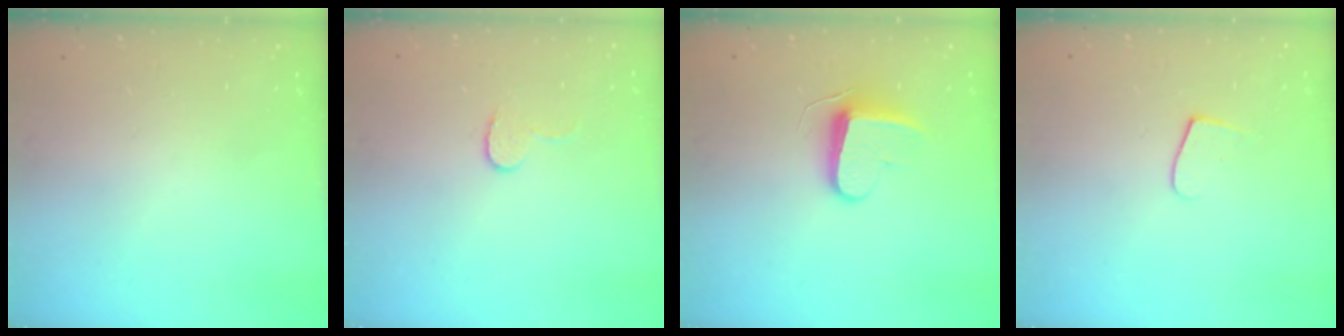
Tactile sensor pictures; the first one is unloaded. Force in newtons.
{"total": 6.2, "press": 6.1, "slide": 0.6}
{"total": 9.3, "press": 9.3, "slide": 0.1}
{"total": 5.8, "press": 5.8, "slide": 0.7}